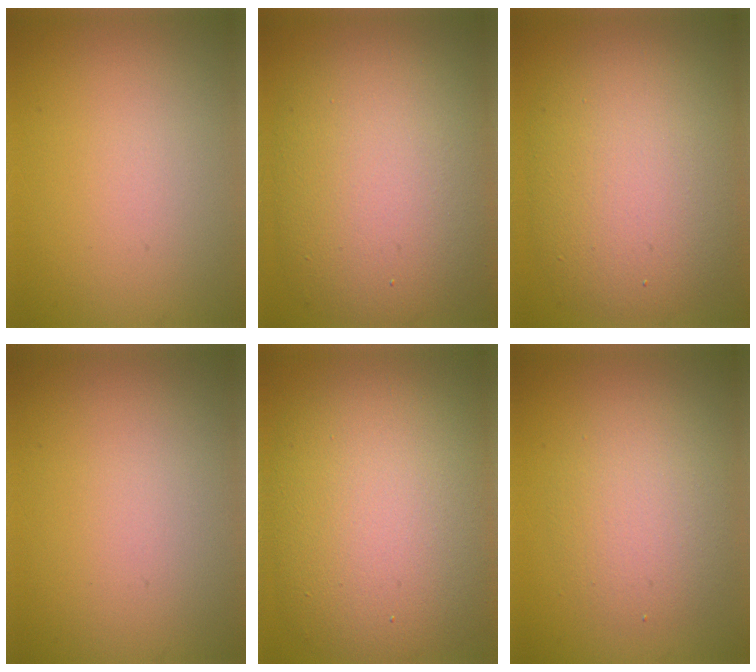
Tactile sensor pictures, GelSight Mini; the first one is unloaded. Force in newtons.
{"total": 11.1, "press": 11.1, "slide": 0.8}
{"total": 9.4, "press": 9.4, "slide": 0.4}
{"total": 0.0}
{"total": 12.7, "press": 12.7, "slide": 0.6}
{"total": 3.7, "press": 3.7, "slide": 0.3}